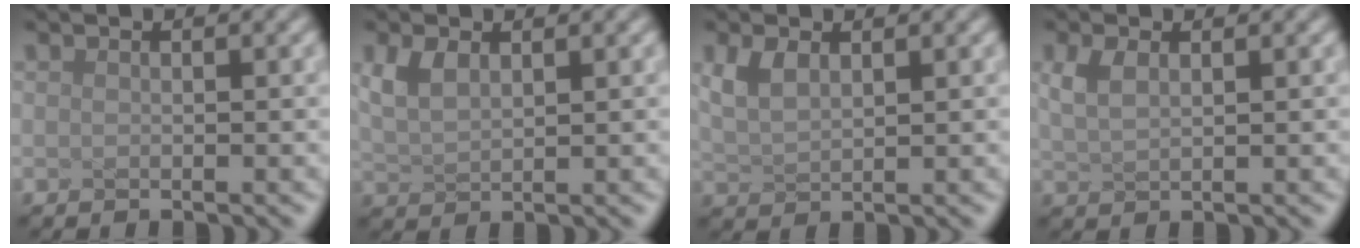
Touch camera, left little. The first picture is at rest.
{"total": 2.6, "force": [1.1, 1.4, 1.8], "torque": [-0.047, 0.004, 0.028]}
{"total": 2.5, "force": [1.2, 1.3, 1.8], "torque": [-0.046, 0.004, 0.028]}
{"total": 2.1, "force": [0.9, 1.0, 1.7], "torque": [-0.042, 0.004, 0.021]}